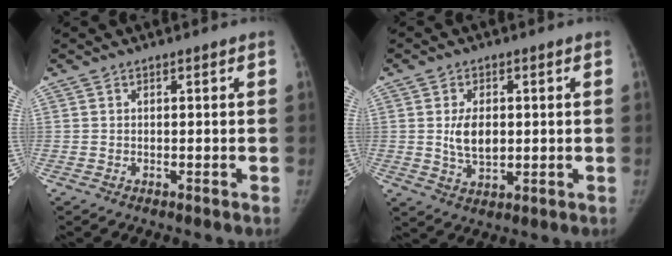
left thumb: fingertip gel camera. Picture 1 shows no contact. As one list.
[{"total": 6.5, "force": [0.4, 4.1, 5.0], "torque": [-0.072, -0.007, 0.012]}]